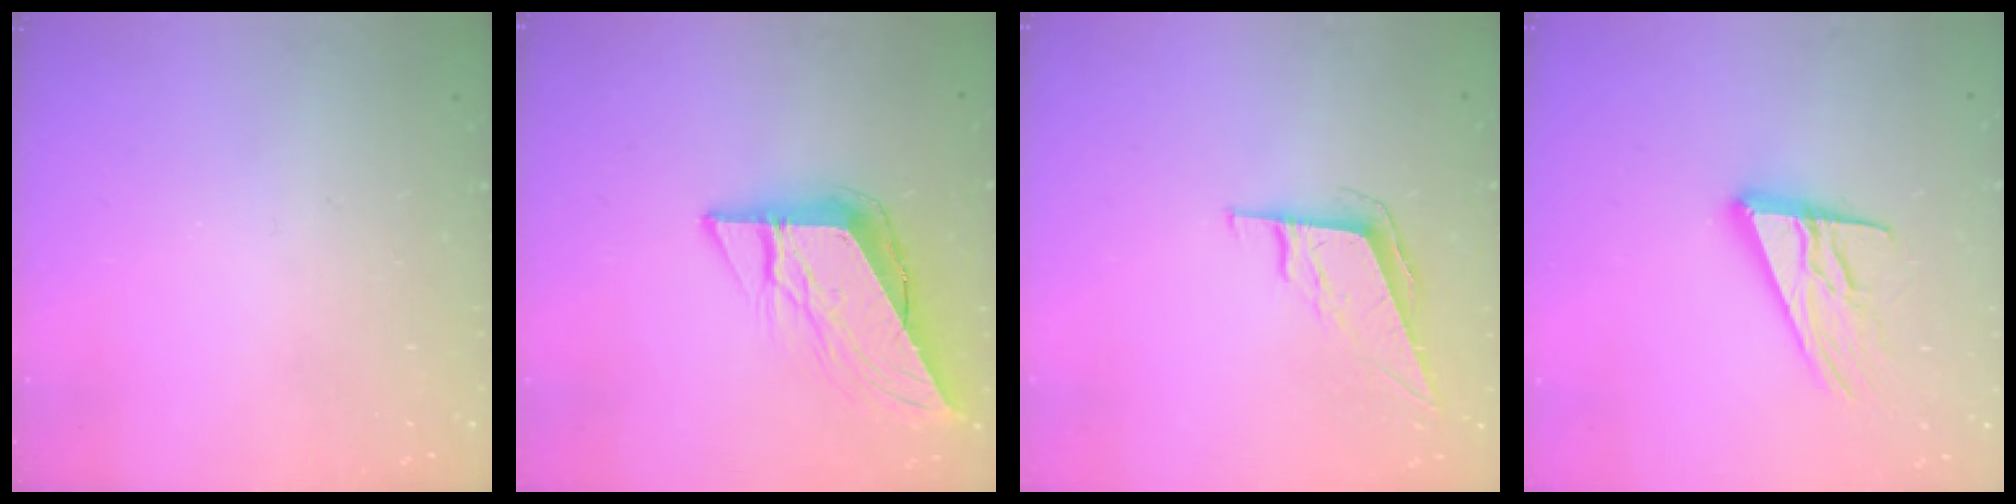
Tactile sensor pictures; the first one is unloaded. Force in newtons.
{"total": 12.1, "press": 12.0, "slide": 1.3}
{"total": 7.4, "press": 7.1, "slide": 2.2}
{"total": 14.9, "press": 14.6, "slide": 2.9}